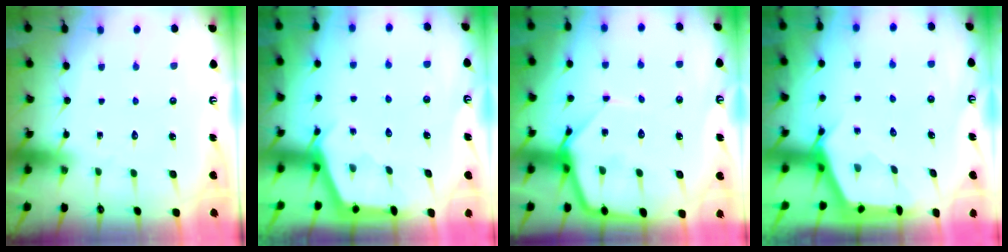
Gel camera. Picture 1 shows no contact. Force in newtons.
{"total": 2.7, "press": 2.7, "slide": 0.3}
{"total": 10.5, "press": 10.4, "slide": 0.9}
{"total": 2.5, "press": 2.5, "slide": 0.3}